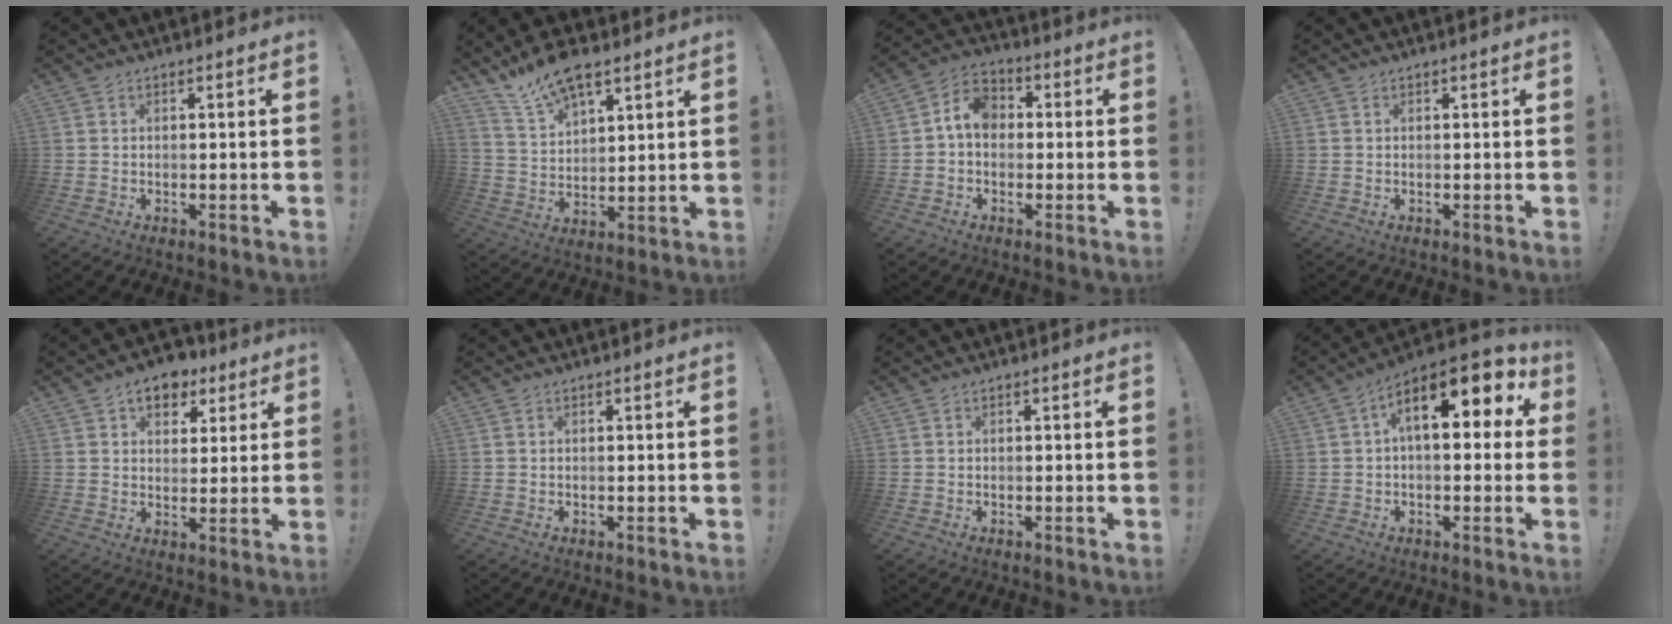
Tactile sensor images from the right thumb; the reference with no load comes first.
{"total": 12.2, "force": [9.3, 4.6, 6.3], "torque": [-0.122, -0.050, 0.171]}
{"total": 7.5, "force": [0.0, 5.7, 4.8], "torque": [-0.092, 0.018, 0.006]}
{"total": 0.0}
{"total": 8.8, "force": [5.0, 6.1, 4.0], "torque": [-0.059, -0.018, 0.094]}
{"total": 0.0}
{"total": 0.0}
{"total": 14.4, "force": [4.8, 6.7, 11.9], "torque": [-0.169, -0.021, 0.076]}